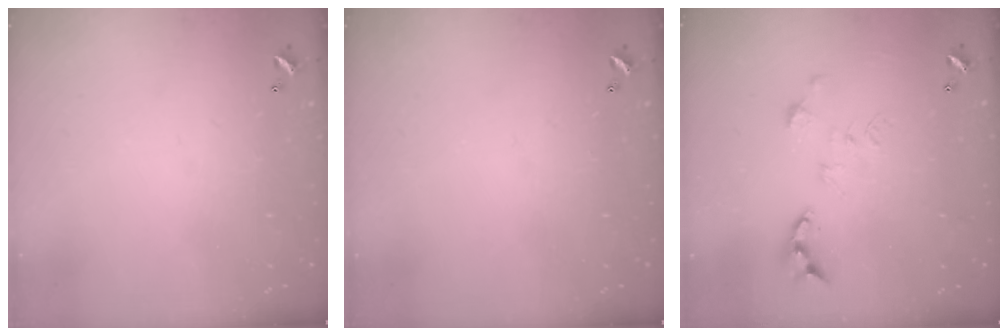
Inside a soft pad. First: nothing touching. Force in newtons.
{"total": 0.0}
{"total": 0.0}